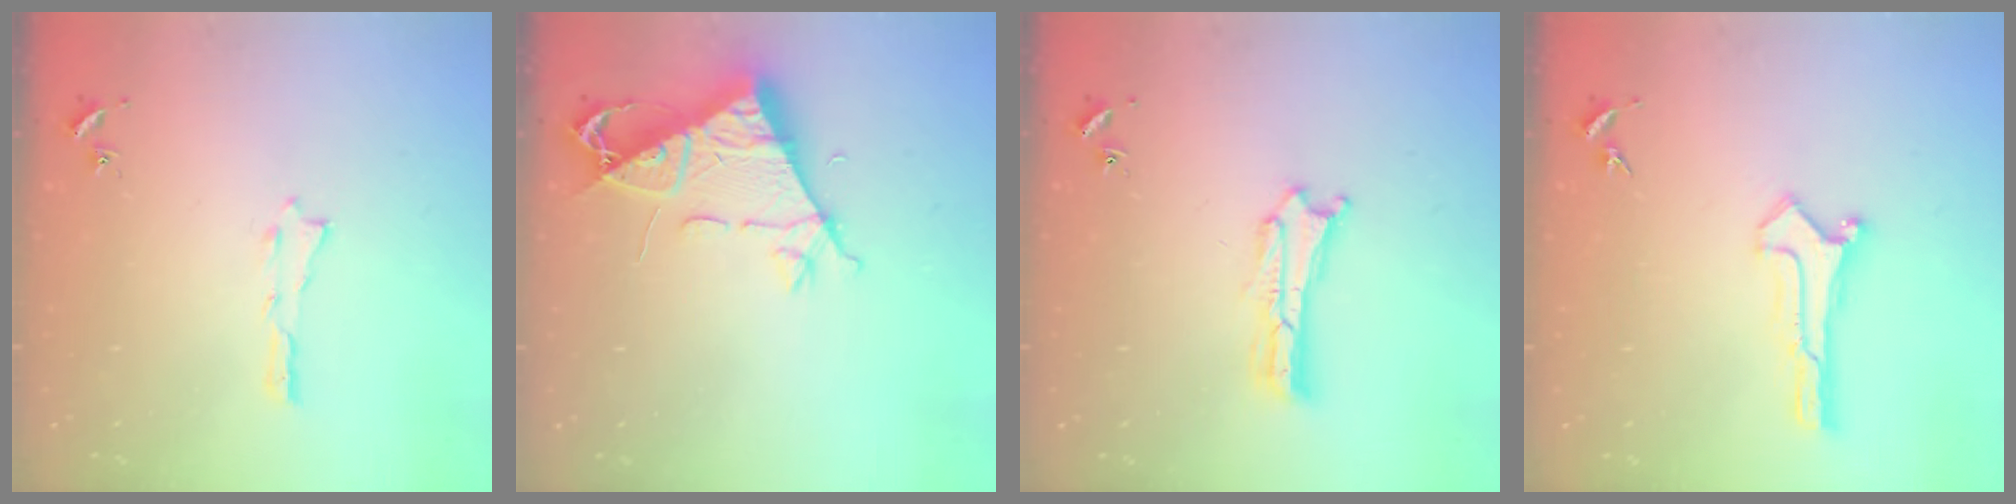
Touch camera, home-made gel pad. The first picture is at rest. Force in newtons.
{"total": 8.2, "press": 8.1, "slide": 1.2}
{"total": 1.2, "press": 1.2, "slide": 0.2}
{"total": 0.0}